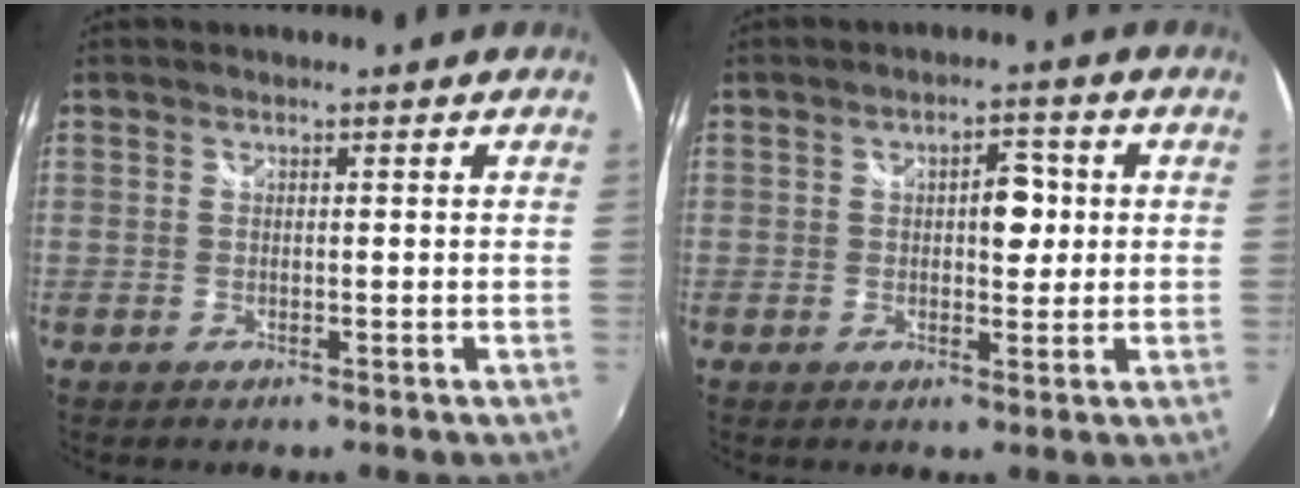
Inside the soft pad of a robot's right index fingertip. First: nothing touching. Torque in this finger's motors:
{"motor_torque": [0.75, 0.06, 0.15, 0.06]}